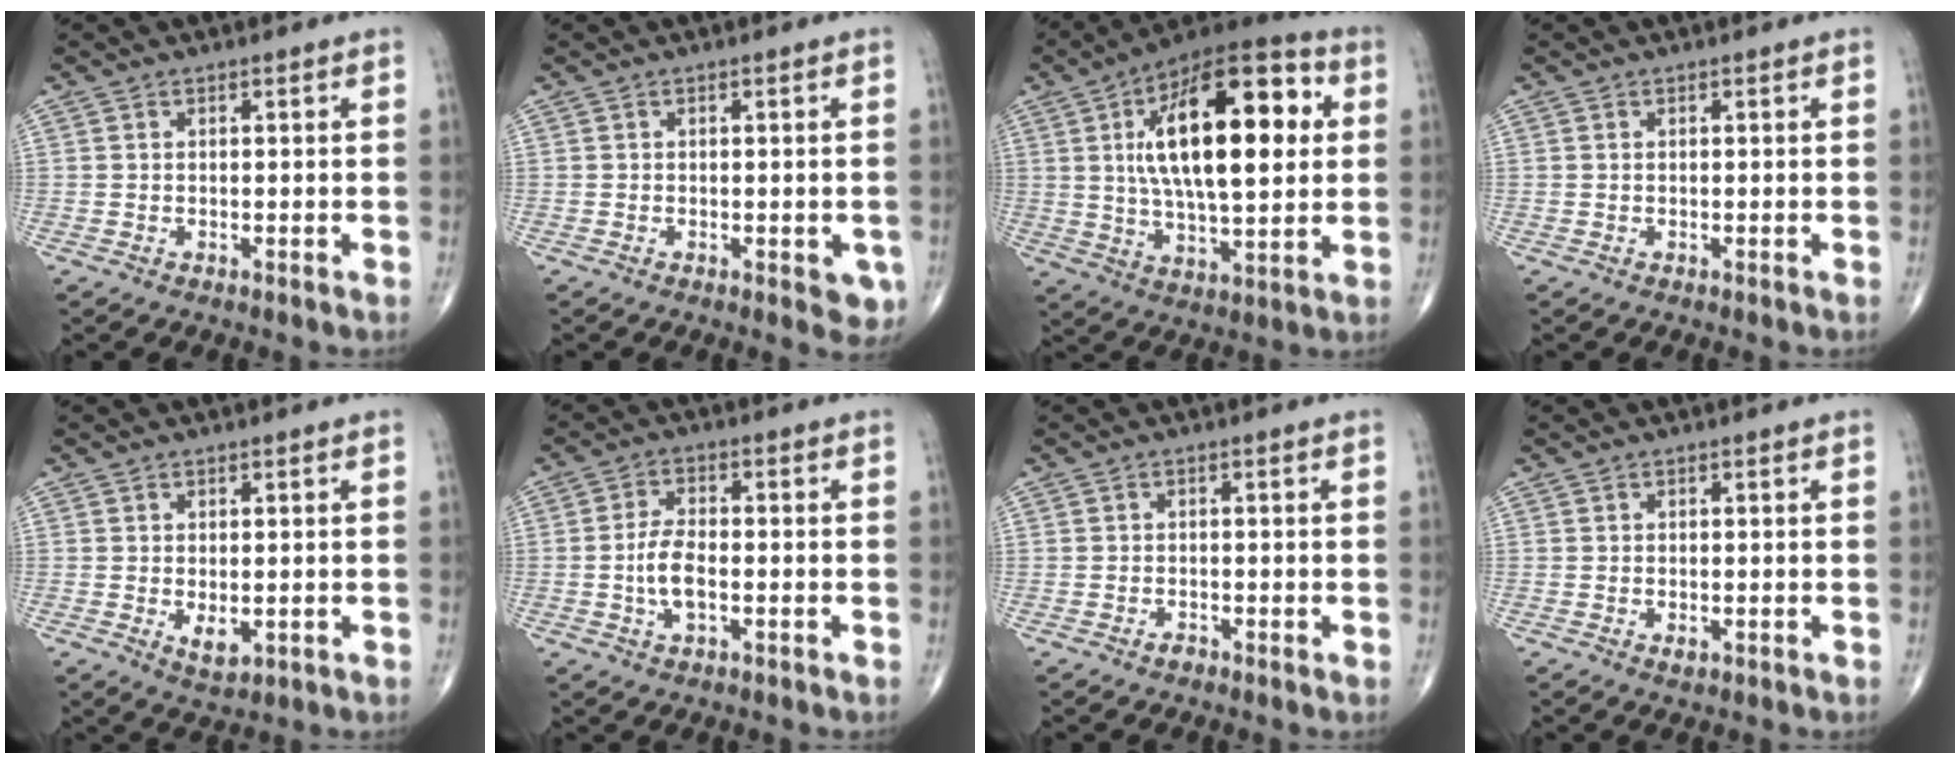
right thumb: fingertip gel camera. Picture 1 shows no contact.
{"total": 3.7, "force": [-1.3, 1.8, 3.0], "torque": [-0.010, -0.002, -0.015]}
{"total": 25.3, "force": [5.1, 10.7, 22.3], "torque": [-0.339, 0.005, 0.072]}
{"total": 0.0}
{"total": 3.3, "force": [-0.5, 1.8, 2.7], "torque": [-0.034, -0.007, 0.003]}
{"total": 5.7, "force": [-1.2, 2.7, 4.9], "torque": [-0.096, 0.009, -0.023]}
{"total": 0.9, "force": [-0.7, 0.4, 0.4], "torque": [-0.006, 0.001, -0.014]}
{"total": 1.0, "force": [-0.3, 0.6, 0.8], "torque": [-0.010, -0.001, -0.002]}